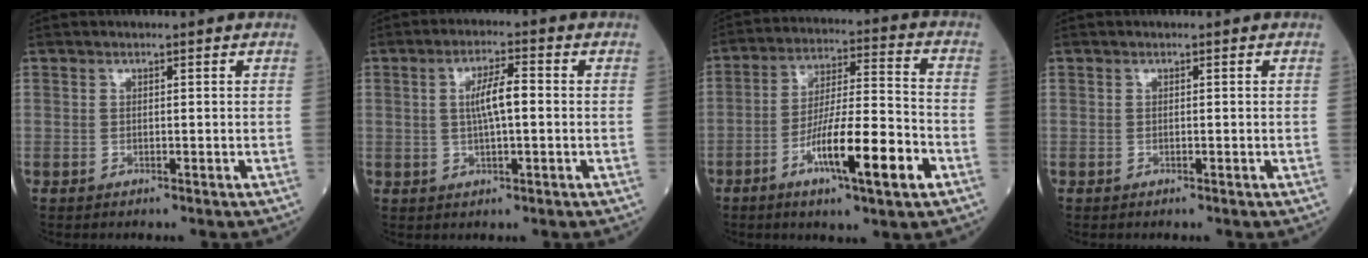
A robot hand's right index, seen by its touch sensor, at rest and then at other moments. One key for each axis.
{"total": 5.2, "fx": 0.3, "fy": 0.9, "fz": 5.1, "tx": -0.094, "ty": 0.010, "tz": 0.005}
{"total": 13.9, "fx": -5.9, "fy": 1.3, "fz": 12.5, "tx": -0.218, "ty": -0.006, "tz": -0.100}
{"total": 0.0}